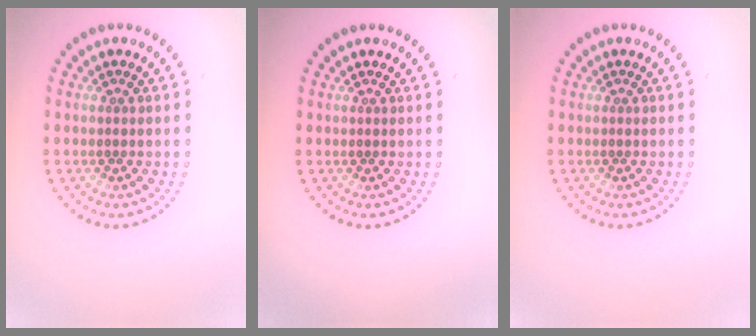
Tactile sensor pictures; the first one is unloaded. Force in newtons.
{"total": 0.0}
{"total": 0.0}